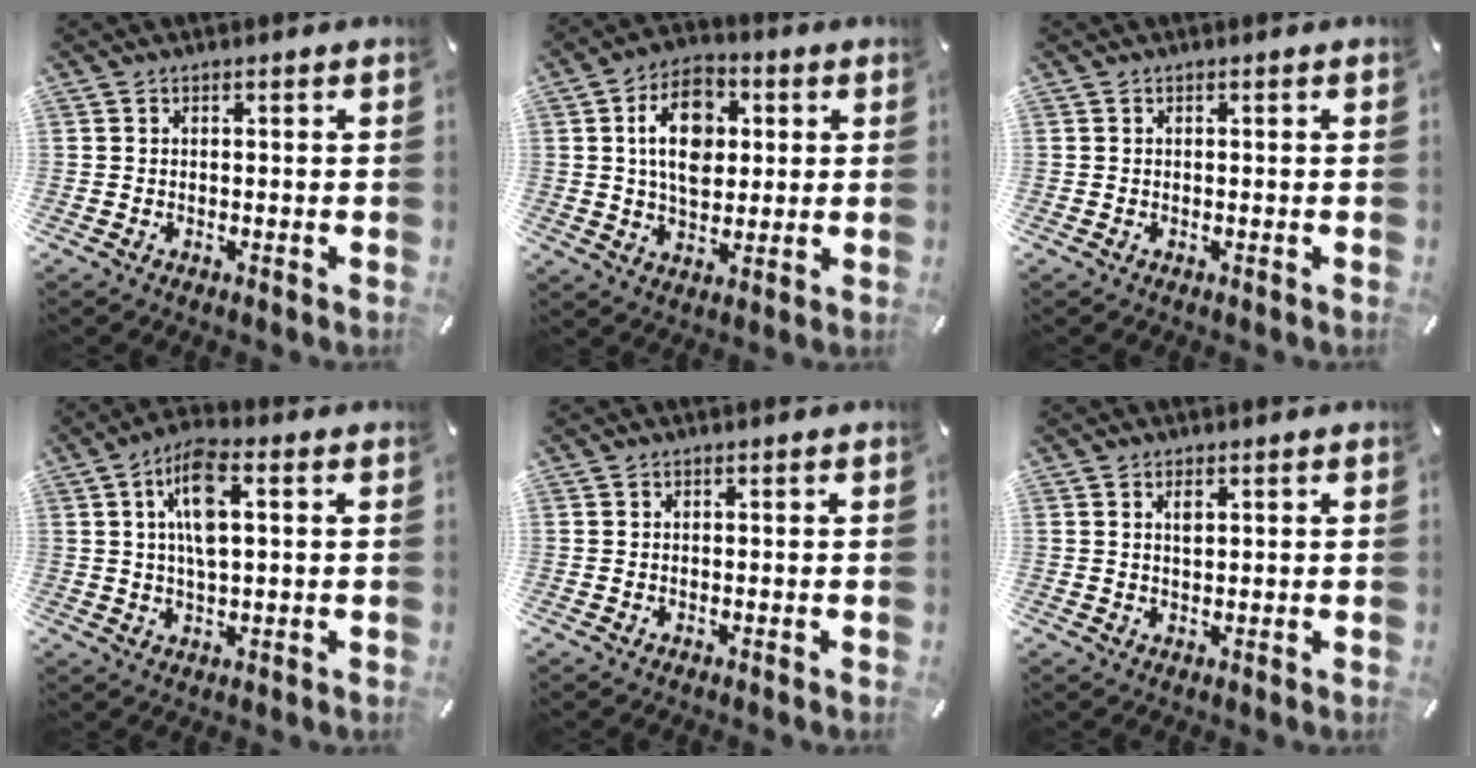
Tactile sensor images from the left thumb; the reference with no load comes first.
{"total": 12.3, "force": [2.3, 8.6, 8.5], "torque": [-0.145, 0.005, 0.039]}
{"total": 0.0}
{"total": 9.8, "force": [2.3, 4.0, 8.6], "torque": [-0.171, 0.004, 0.037]}
{"total": 0.0}
{"total": 1.8, "force": [0.7, 0.8, 1.4], "torque": [-0.031, 0.001, 0.013]}